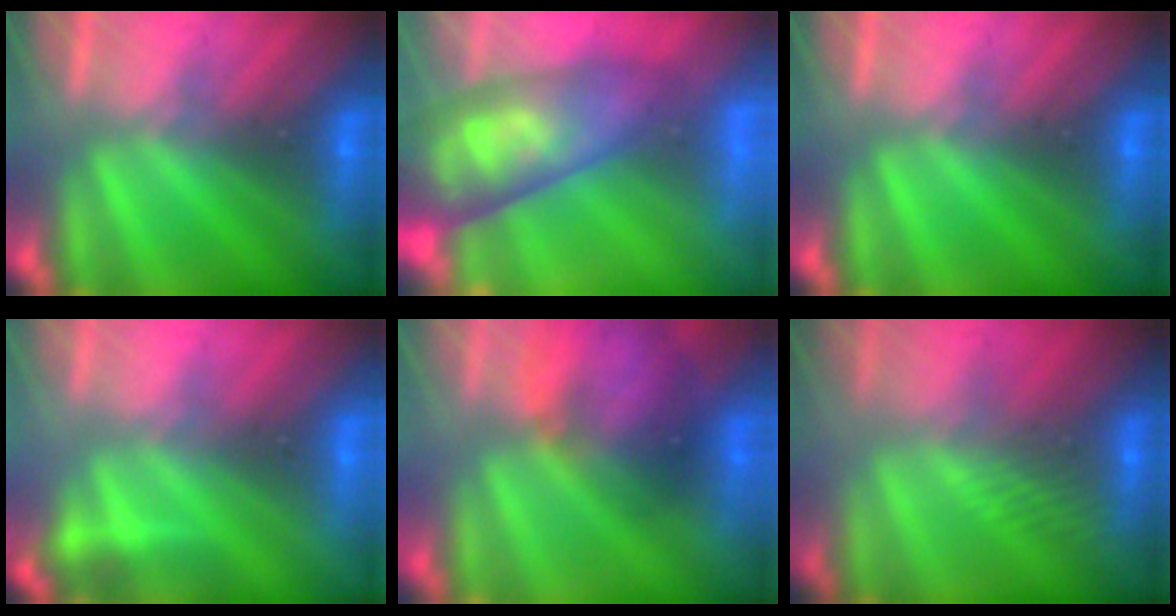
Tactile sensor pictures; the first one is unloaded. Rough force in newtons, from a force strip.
{"total": 8.8}
{"total": 0.0}
{"total": 2.9}
{"total": 8.5}
{"total": 2.6}